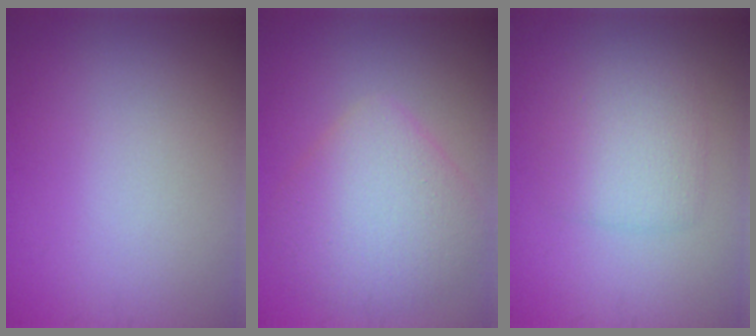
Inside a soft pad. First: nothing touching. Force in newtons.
{"total": 5.7, "press": 5.7, "slide": 0.2}
{"total": 2.8, "press": 2.8, "slide": 0.0}